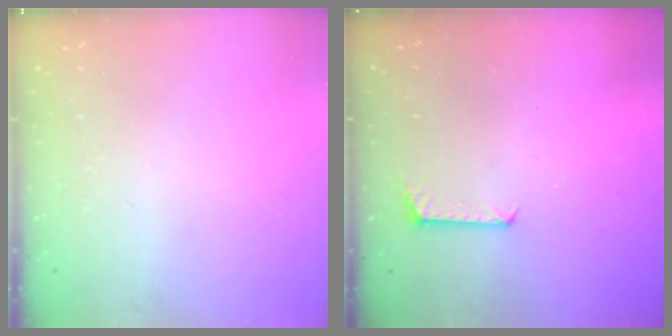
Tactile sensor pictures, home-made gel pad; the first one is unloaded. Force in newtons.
{"total": 6.0, "press": 6.0, "slide": 0.4}